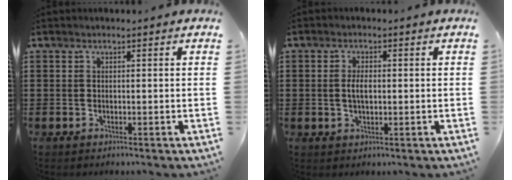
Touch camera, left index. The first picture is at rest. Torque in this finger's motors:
{"motor_torque": [1.10, 1.04, 0.27, 0.08]}